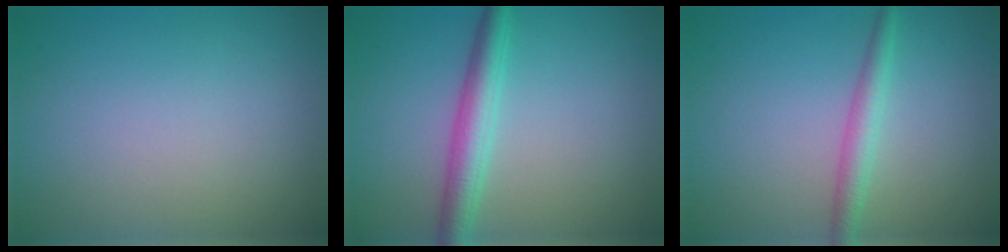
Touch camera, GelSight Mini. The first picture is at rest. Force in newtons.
{"total": 3.5, "press": 3.5, "slide": 0.0}
{"total": 2.2, "press": 2.2, "slide": 0.1}